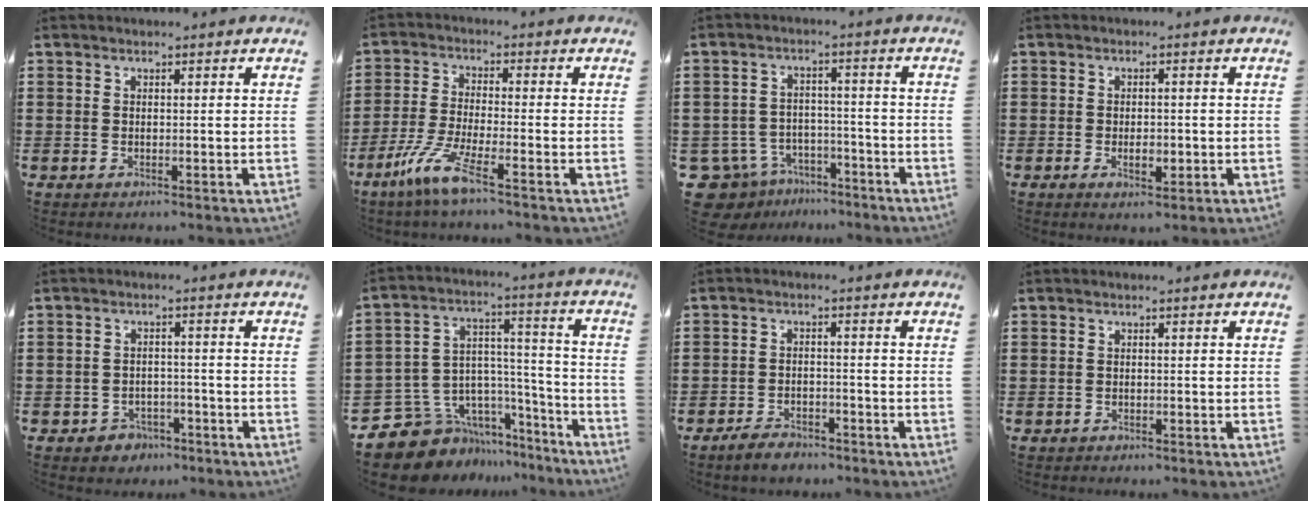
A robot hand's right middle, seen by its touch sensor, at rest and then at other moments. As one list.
[{"total": 7.5, "force": [-4.7, 0.8, 5.8], "torque": [-0.134, -0.018, -0.090]}, {"total": 6.3, "force": [-5.5, 2.9, 0.9], "torque": [-0.047, 0.011, -0.114]}, {"total": 2.9, "force": [-0.7, 1.4, 2.5], "torque": [-0.039, -0.003, -0.015]}, {"total": 2.6, "force": [-2.2, 1.2, 0.2], "torque": [-0.013, 0.000, -0.048]}, {"total": 10.4, "force": [-8.3, 5.9, 1.8], "torque": [-0.065, 0.005, -0.155]}, {"total": 3.0, "force": [-2.8, 0.9, 0.8], "torque": [-0.025, 0.005, -0.057]}, {"total": 0.6, "force": [-0.5, 0.2, 0.0], "torque": [-0.002, 0.001, -0.012]}]